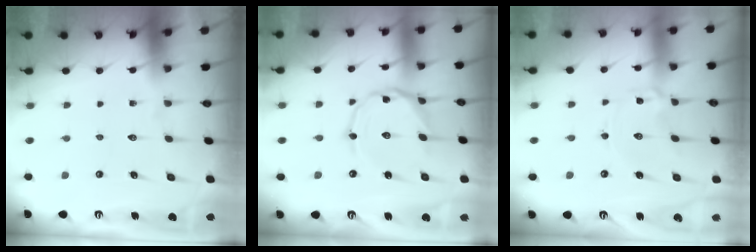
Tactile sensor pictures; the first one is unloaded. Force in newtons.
{"total": 5.0, "press": 5.0, "slide": 0.3}
{"total": 1.5, "press": 1.5, "slide": 0.3}